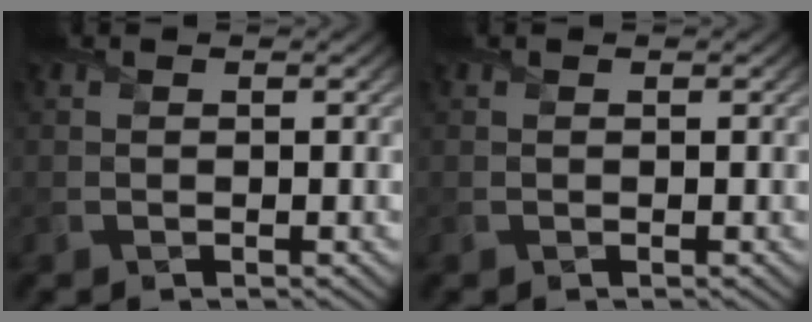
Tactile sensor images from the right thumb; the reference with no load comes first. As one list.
[{"total": 0.0}]